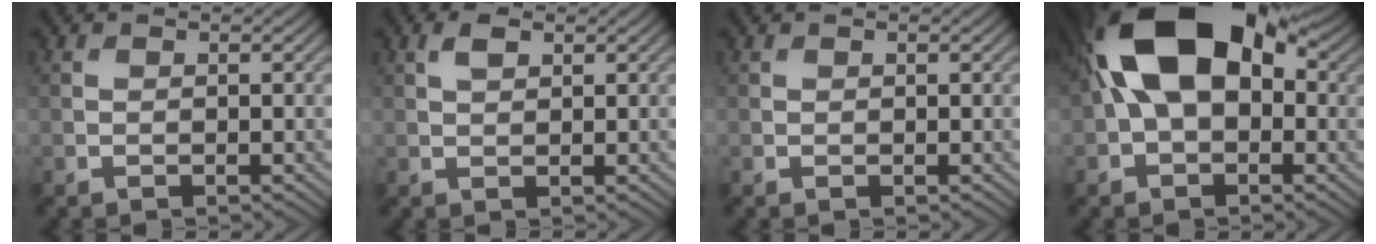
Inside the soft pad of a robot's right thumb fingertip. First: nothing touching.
{"total": 1.9, "force": [1.0, 0.9, 1.3], "torque": [-0.029, 0.006, 0.018]}
{"total": 0.0}
{"total": 16.8, "force": [3.0, 10.5, 12.7], "torque": [-0.211, 0.027, 0.036]}